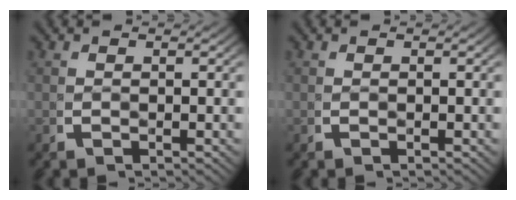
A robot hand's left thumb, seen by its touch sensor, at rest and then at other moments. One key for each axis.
{"total": 0.0}